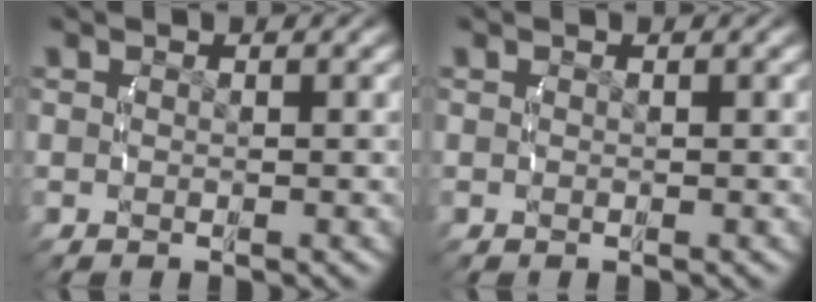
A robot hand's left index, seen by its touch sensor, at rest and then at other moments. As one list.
[{"total": 0.0}]